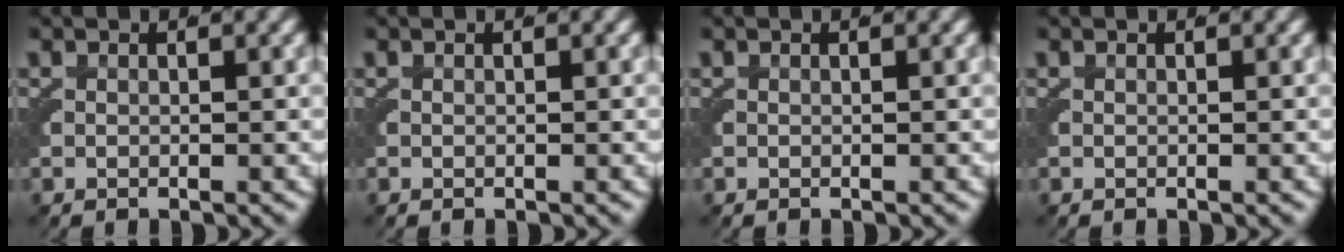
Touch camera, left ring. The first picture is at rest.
{"total": 0.0}
{"total": 0.0}
{"total": 0.0}